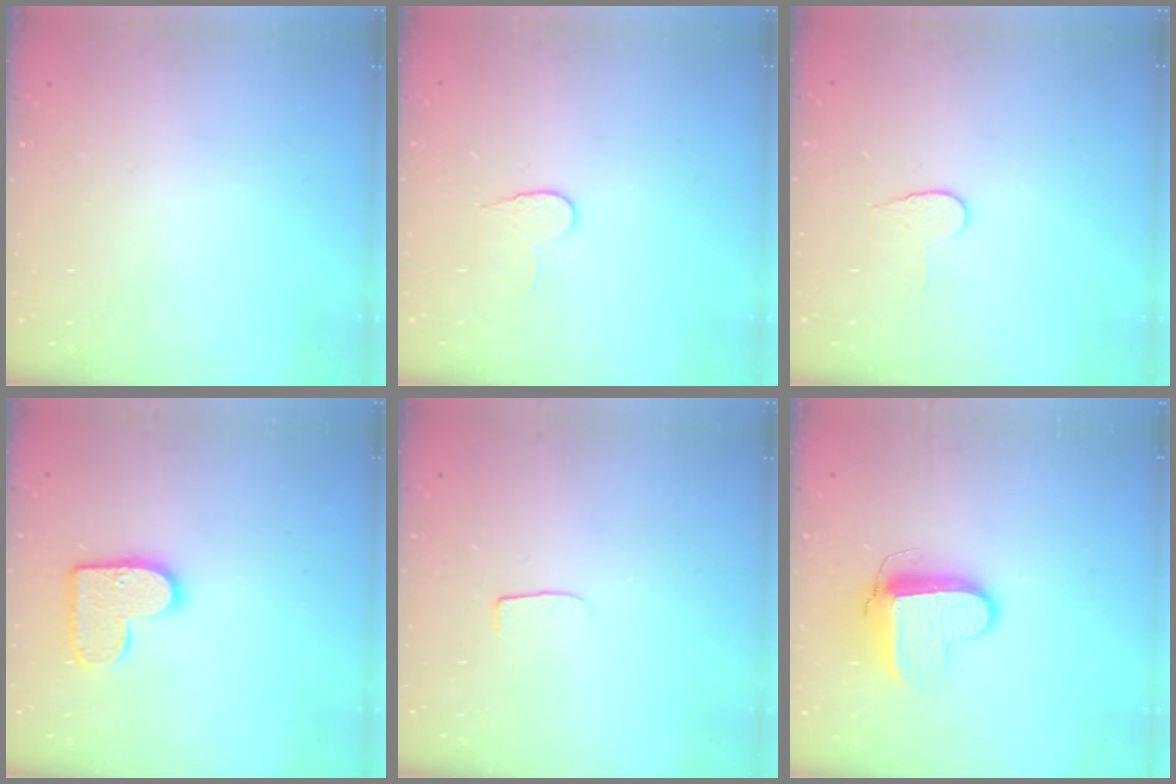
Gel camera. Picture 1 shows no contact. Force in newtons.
{"total": 6.0, "press": 6.0, "slide": 0.5}
{"total": 6.0, "press": 6.0, "slide": 0.5}
{"total": 12.5, "press": 12.5, "slide": 0.7}
{"total": 4.0, "press": 4.0, "slide": 0.2}
{"total": 9.6, "press": 9.6, "slide": 0.9}